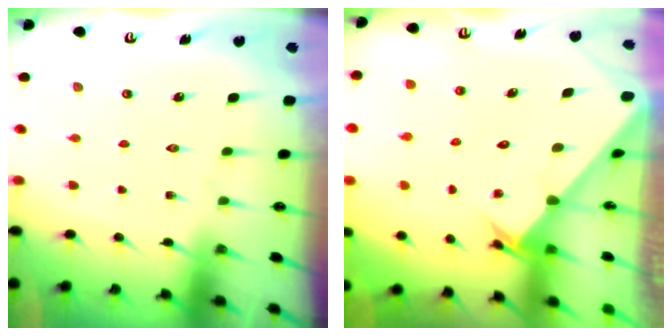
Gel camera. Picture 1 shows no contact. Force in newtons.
{"total": 2.6, "press": 2.6, "slide": 0.2}